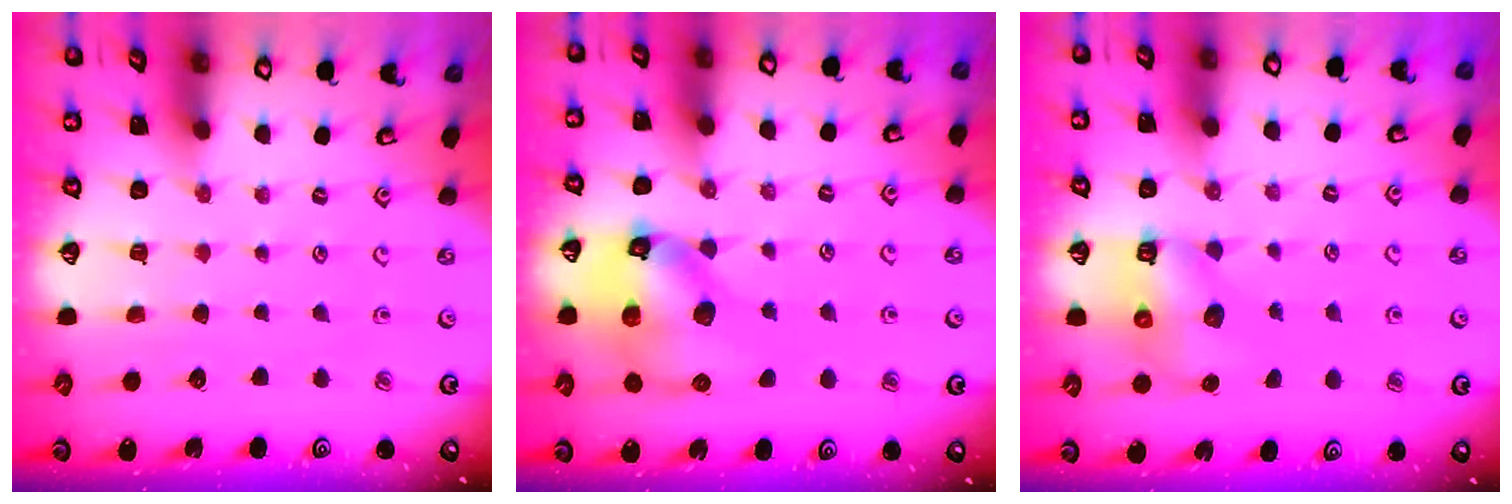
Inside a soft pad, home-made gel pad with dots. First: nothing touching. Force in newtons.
{"total": 15.5, "press": 15.3, "slide": 2.2}
{"total": 6.8, "press": 6.7, "slide": 0.9}